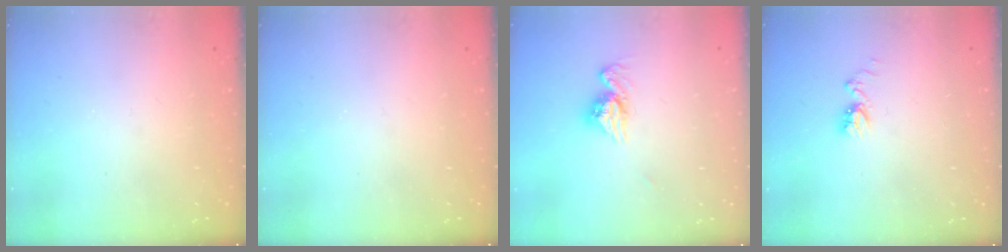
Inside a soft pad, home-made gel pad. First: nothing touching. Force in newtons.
{"total": 0.0}
{"total": 9.7, "press": 9.7, "slide": 0.8}
{"total": 7.1, "press": 7.1, "slide": 0.8}